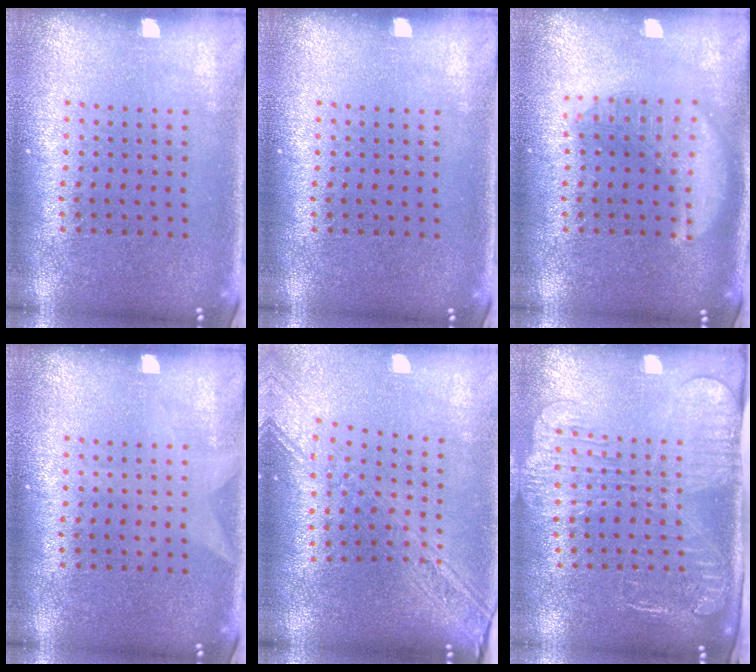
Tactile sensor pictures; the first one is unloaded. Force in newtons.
{"total": 0.0}
{"total": 2.8, "press": 2.8, "slide": 0.3}
{"total": 0.6, "press": 0.6, "slide": 0.1}
{"total": 2.5, "press": 2.1, "slide": 1.4}
{"total": 2.6, "press": 2.1, "slide": 1.5}